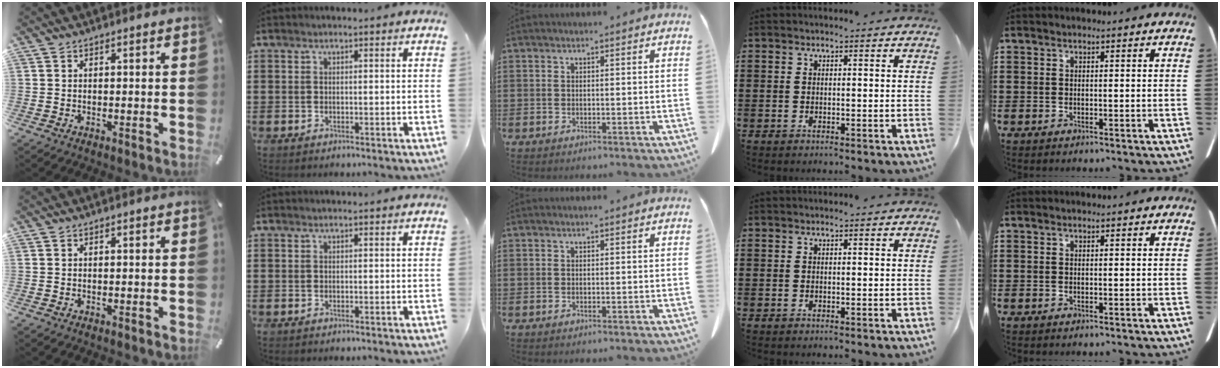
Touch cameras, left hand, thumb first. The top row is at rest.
{}